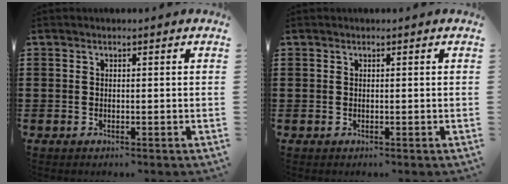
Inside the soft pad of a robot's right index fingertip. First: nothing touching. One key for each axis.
{"total": 0.0}